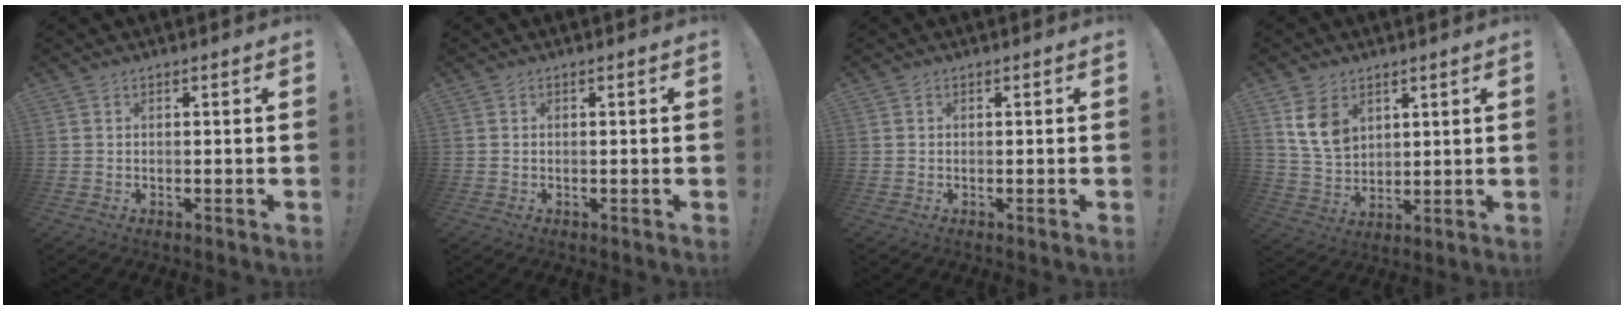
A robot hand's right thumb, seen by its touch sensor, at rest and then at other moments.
{"total": 0.0}
{"total": 0.0}
{"total": 10.3, "force": [5.1, 7.3, 5.1], "torque": [-0.086, -0.017, 0.104]}